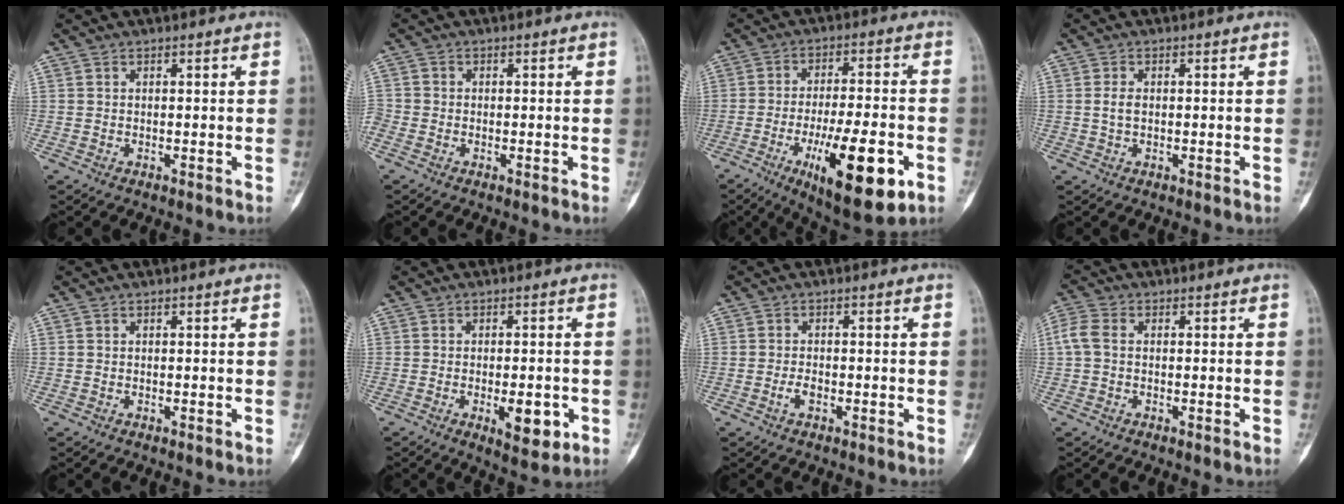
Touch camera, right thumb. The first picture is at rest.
{"total": 3.1, "force": [-1.4, 2.1, 1.8], "torque": [-0.054, 0.005, -0.035]}
{"total": 17.7, "force": [-6.6, 5.4, 15.6], "torque": [-0.241, 0.012, -0.091]}
{"total": 1.9, "force": [-0.1, 1.1, 1.5], "torque": [-0.030, 0.001, -0.005]}
{"total": 0.0}
{"total": 6.6, "force": [-2.0, 2.7, 5.7], "torque": [-0.068, -0.002, -0.020]}
{"total": 1.9, "force": [-0.8, 1.0, 1.4], "torque": [-0.029, 0.005, -0.018]}
{"total": 3.9, "force": [-0.2, 2.6, 2.9], "torque": [-0.078, 0.009, -0.016]}